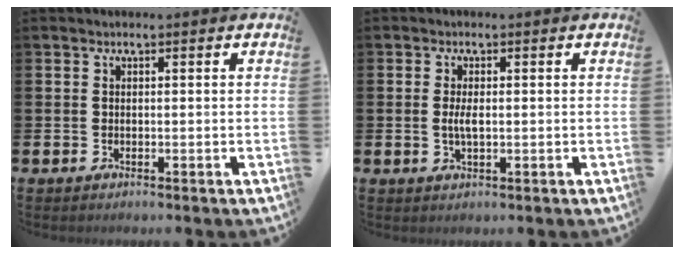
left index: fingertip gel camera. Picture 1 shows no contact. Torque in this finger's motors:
{"motor_torque": [0.39, 0.34, 0.03, 0.07]}